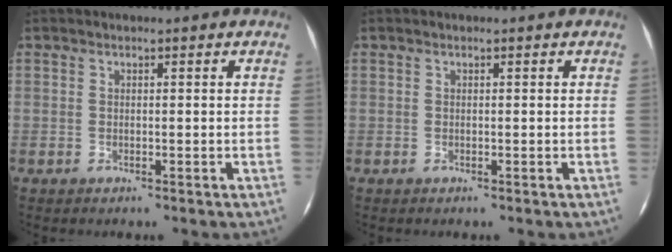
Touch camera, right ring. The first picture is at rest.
{"total": 0.0}